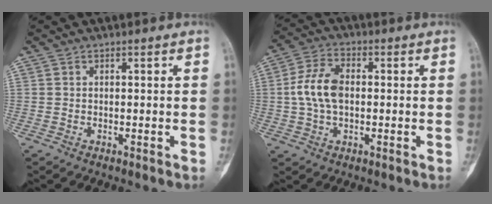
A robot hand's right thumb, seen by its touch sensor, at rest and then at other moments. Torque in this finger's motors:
{"motor_torque": [0.21, 0.21, 0.56, 0.16, 0.05]}